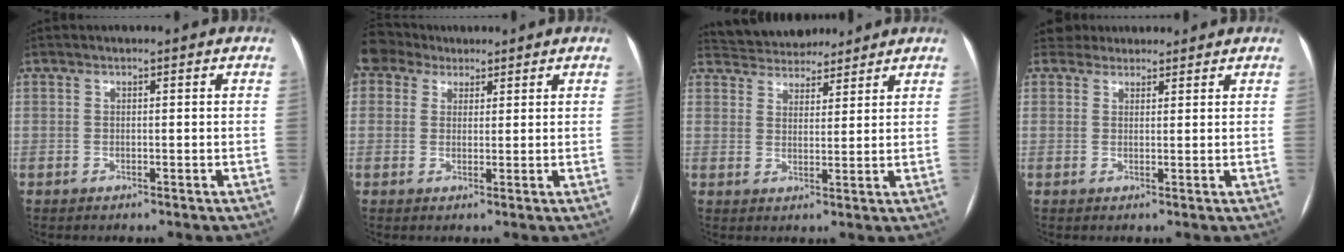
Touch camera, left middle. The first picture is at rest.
{"total": 4.0, "force": [3.3, 2.2, -0.2], "torque": [-0.004, 0.021, 0.064]}
{"total": 10.2, "force": [9.4, 3.4, 2.2], "torque": [-0.032, 0.021, 0.146]}
{"total": 4.1, "force": [3.7, 1.7, -0.1], "torque": [0.010, 0.021, 0.052]}